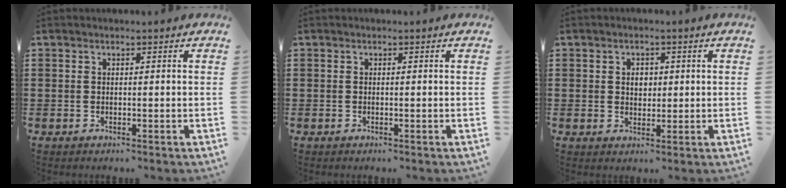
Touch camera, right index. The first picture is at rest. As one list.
[{"total": 0.0}, {"total": 2.1, "force": [0.3, 1.5, 1.4], "torque": [-0.024, 0.005, 0.003]}]